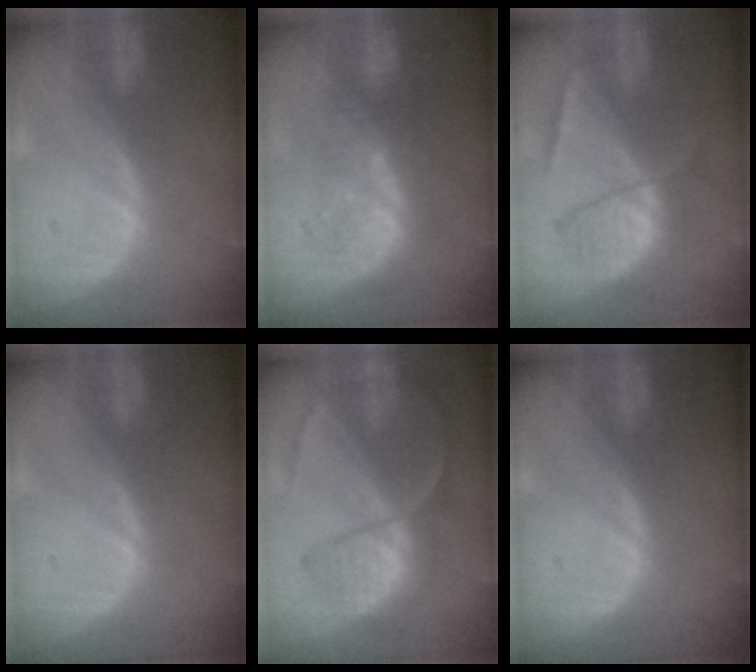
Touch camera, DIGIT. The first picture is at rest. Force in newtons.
{"total": 7.5, "press": 6.9, "slide": 3.0}
{"total": 6.6, "press": 6.2, "slide": 2.4}
{"total": 0.0}
{"total": 7.6, "press": 7.0, "slide": 2.9}
{"total": 0.0}